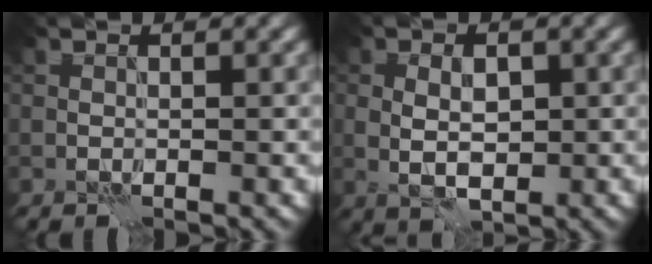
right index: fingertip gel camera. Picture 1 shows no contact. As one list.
[{"total": 3.2, "force": [0.1, 1.9, 2.6], "torque": [-0.047, 0.000, 0.002]}]